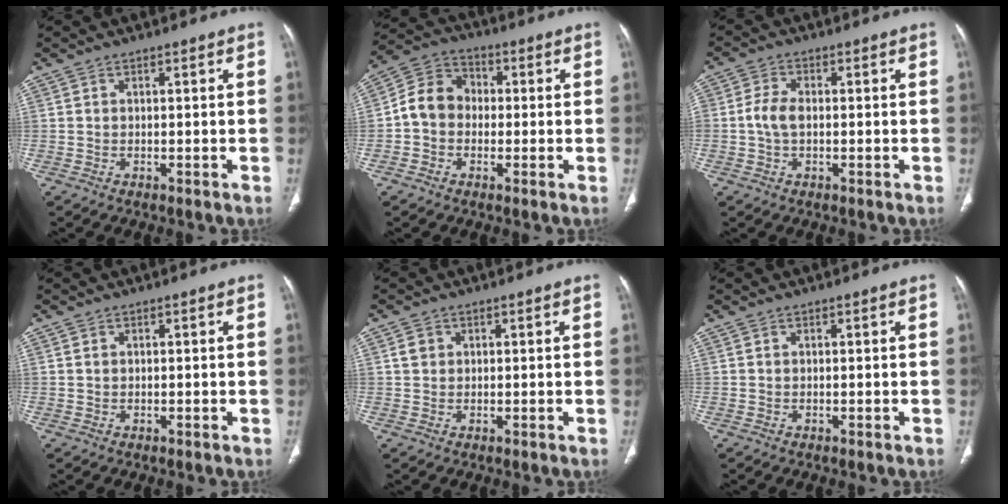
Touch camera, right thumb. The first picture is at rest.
{"total": 8.6, "force": [-0.7, 7.3, 4.5], "torque": [-0.063, 0.032, -0.030]}
{"total": 4.3, "force": [-0.3, 2.6, 3.3], "torque": [-0.072, 0.008, -0.011]}
{"total": 0.6, "force": [0.2, 0.5, 0.2], "torque": [-0.001, 0.001, 0.005]}
{"total": 2.0, "force": [0.6, 1.7, 0.8], "torque": [-0.009, 0.001, 0.011]}
{"total": 0.0}